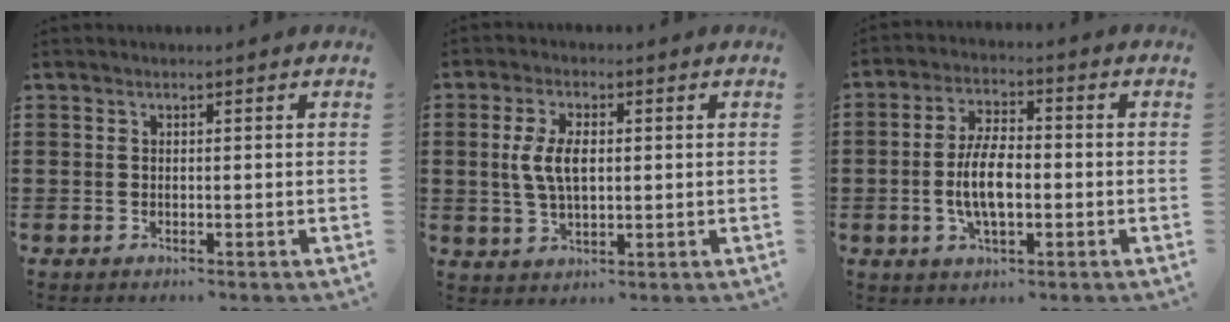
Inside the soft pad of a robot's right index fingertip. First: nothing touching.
{"total": 6.0, "force": [0.6, 3.0, 5.2], "torque": [-0.119, 0.006, 0.003]}
{"total": 7.7, "force": [-1.1, 3.2, 6.9], "torque": [-0.146, -0.002, -0.025]}